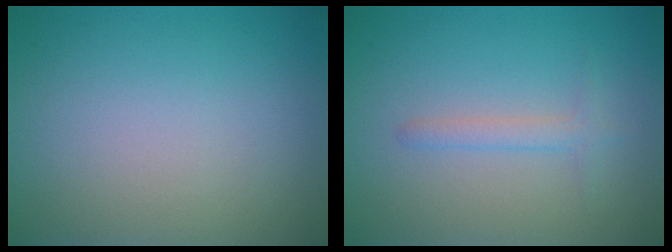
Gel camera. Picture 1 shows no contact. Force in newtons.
{"total": 1.4, "press": 1.4, "slide": 0.1}